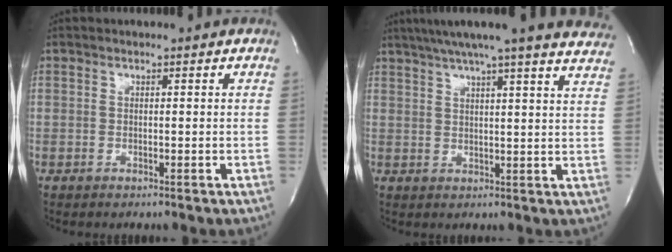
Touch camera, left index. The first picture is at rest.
{"total": 23.7, "force": [21.0, 0.8, 11.0], "torque": [-0.173, -0.012, 0.252]}